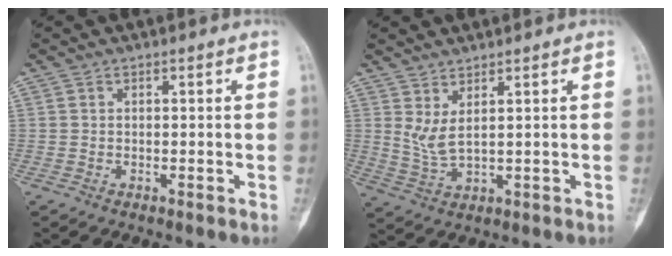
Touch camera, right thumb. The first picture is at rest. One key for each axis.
{"total": 4.6, "fx": 2.0, "fy": 1.1, "fz": 4.0, "tx": -0.090, "ty": -0.020, "tz": 0.051}